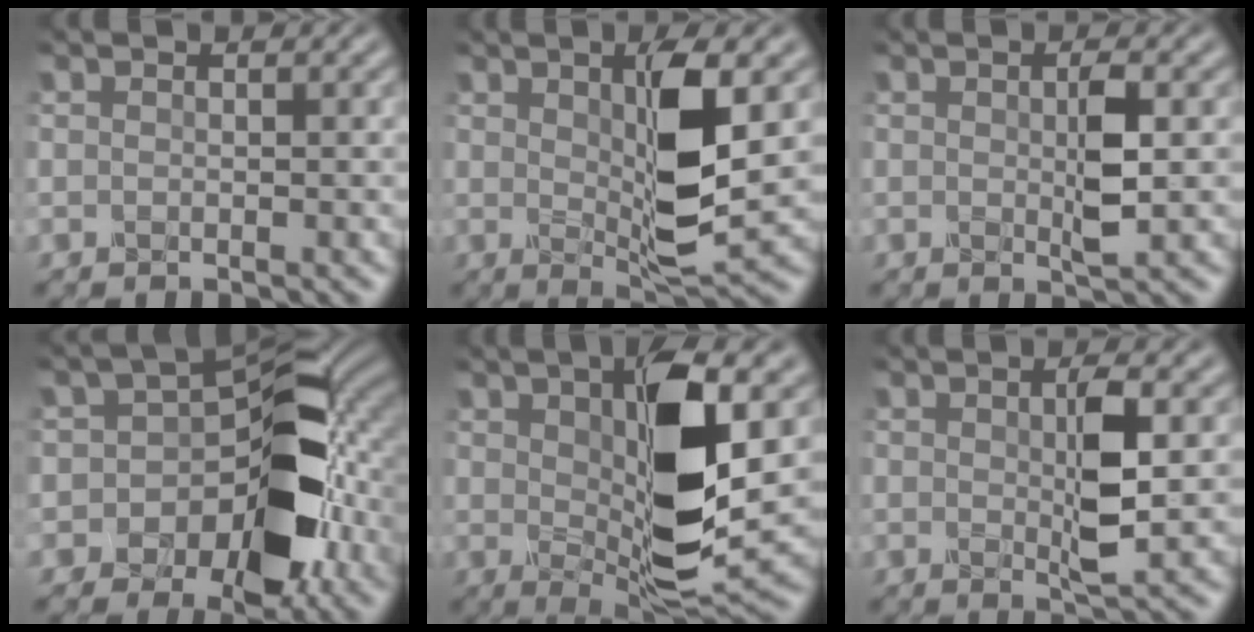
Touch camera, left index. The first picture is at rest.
{"total": 6.8, "force": [1.1, 1.6, 6.5], "torque": [-0.113, -0.013, 0.021]}
{"total": 2.9, "force": [0.2, 0.5, 2.9], "torque": [-0.053, -0.003, 0.003]}
{"total": 10.3, "force": [-3.1, 6.3, 7.5], "torque": [-0.087, 0.007, -0.060]}
{"total": 10.5, "force": [1.7, 3.5, 9.7], "torque": [-0.165, -0.008, 0.033]}
{"total": 4.1, "force": [0.4, 0.9, 4.0], "torque": [-0.071, -0.004, 0.009]}